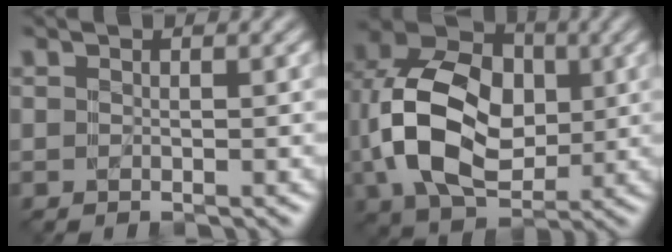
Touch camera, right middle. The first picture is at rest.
{"total": 11.7, "force": [0.1, 8.4, 8.2], "torque": [-0.190, 0.005, 0.010]}